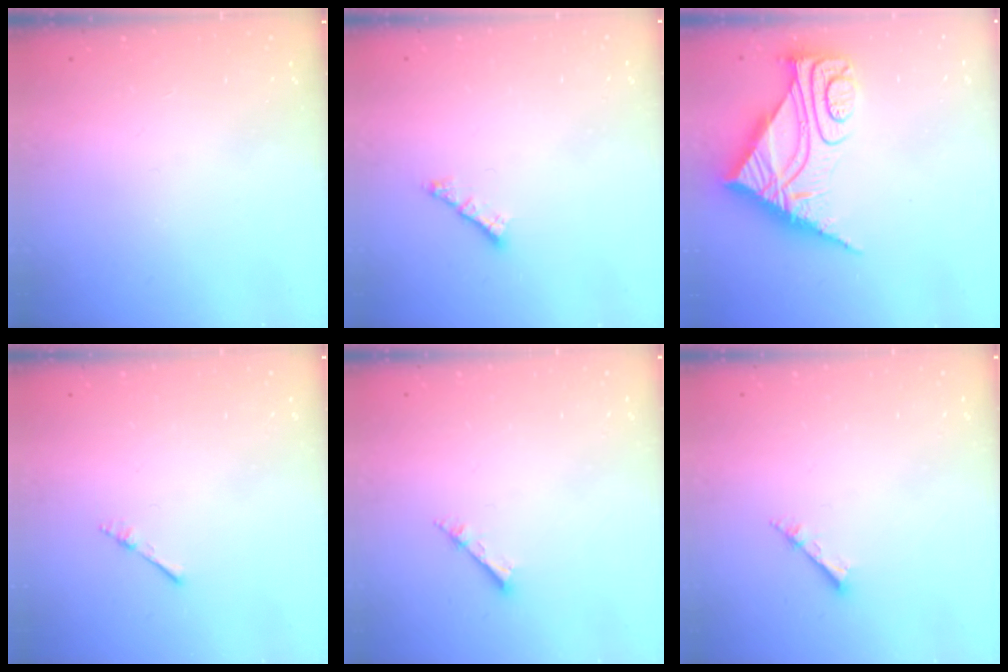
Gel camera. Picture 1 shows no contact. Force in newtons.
{"total": 1.2, "press": 1.2, "slide": 0.3}
{"total": 13.6, "press": 13.5, "slide": 1.4}
{"total": 2.2, "press": 2.2, "slide": 0.3}
{"total": 2.6, "press": 2.6, "slide": 0.3}
{"total": 2.6, "press": 2.6, "slide": 0.3}